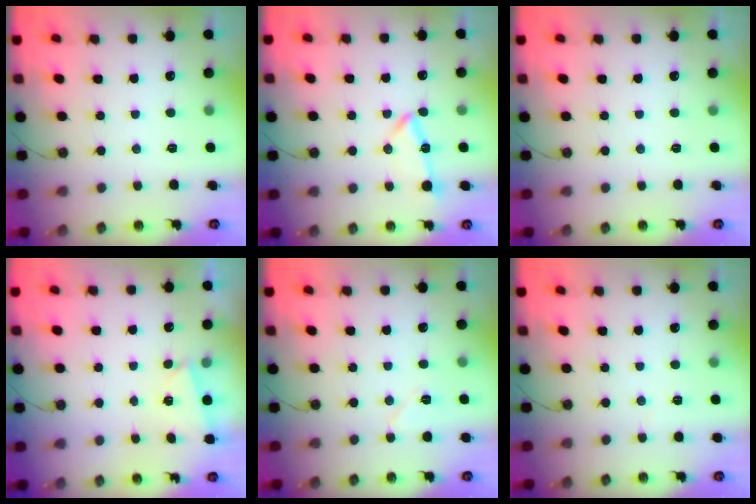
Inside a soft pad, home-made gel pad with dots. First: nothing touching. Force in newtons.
{"total": 9.4, "press": 9.3, "slide": 1.2}
{"total": 0.0}
{"total": 2.0, "press": 0.9, "slide": 1.8}
{"total": 5.8, "press": 5.2, "slide": 2.6}
{"total": 2.0, "press": 2.0, "slide": 0.4}